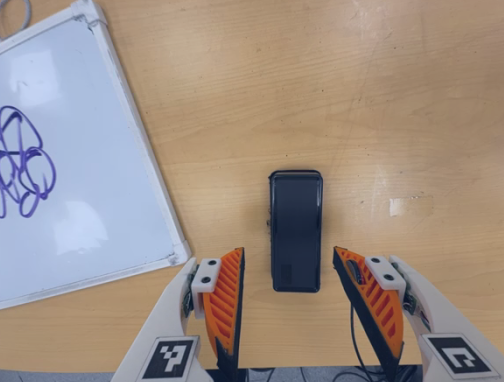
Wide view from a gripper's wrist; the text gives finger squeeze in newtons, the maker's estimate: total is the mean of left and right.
{"total": 0.0}